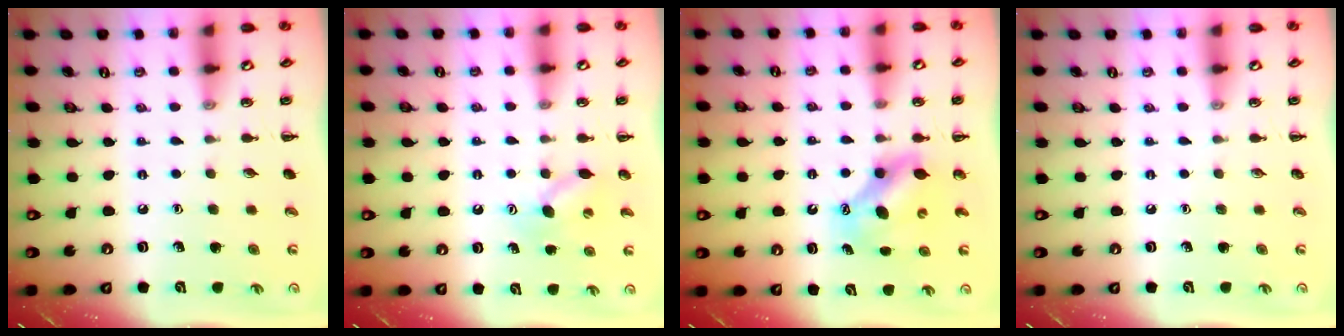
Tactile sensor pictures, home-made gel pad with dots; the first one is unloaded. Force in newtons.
{"total": 7.8, "press": 7.7, "slide": 1.5}
{"total": 7.4, "press": 7.3, "slide": 1.2}
{"total": 0.0}